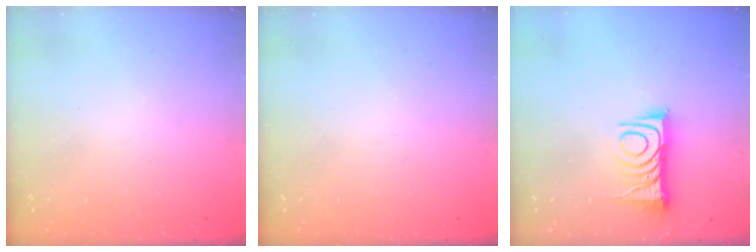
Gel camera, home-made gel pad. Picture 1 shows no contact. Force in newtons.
{"total": 0.0}
{"total": 12.5, "press": 12.5, "slide": 0.9}